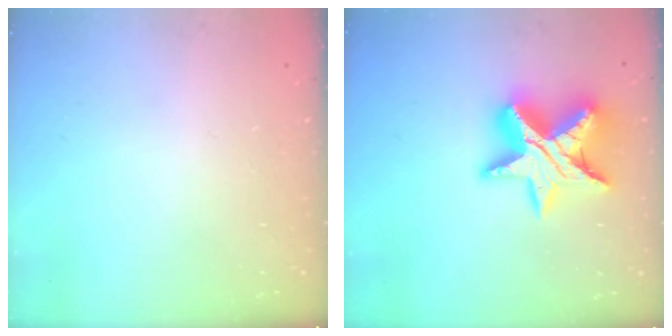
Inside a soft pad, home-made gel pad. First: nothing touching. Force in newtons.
{"total": 17.1, "press": 17.1, "slide": 1.1}